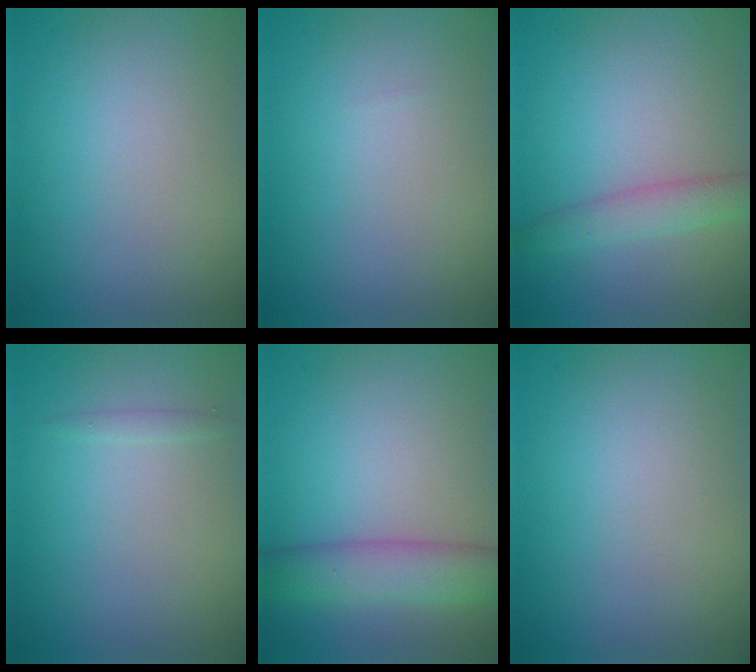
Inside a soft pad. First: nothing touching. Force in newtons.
{"total": 0.0}
{"total": 2.6, "press": 2.6, "slide": 0.1}
{"total": 0.5, "press": 0.5, "slide": 0.0}
{"total": 4.6, "press": 4.6, "slide": 0.1}
{"total": 0.0}